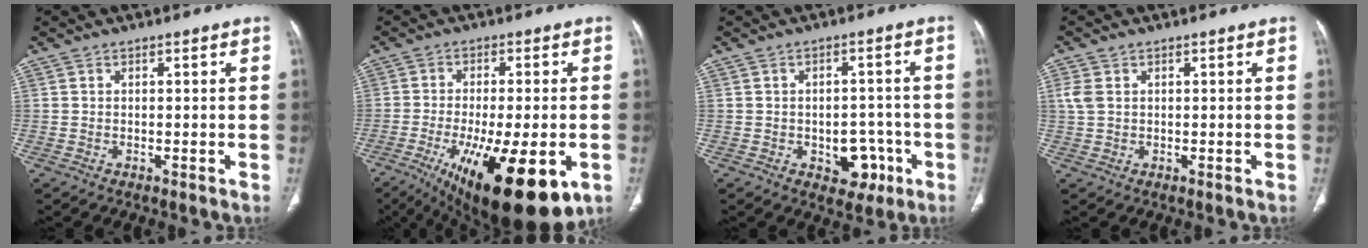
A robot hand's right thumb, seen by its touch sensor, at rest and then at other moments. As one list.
[{"total": 22.2, "force": [-8.9, 7.5, 18.9], "torque": [-0.274, -0.021, -0.121]}, {"total": 6.9, "force": [-2.7, 4.8, 4.2], "torque": [-0.017, 0.022, -0.027]}, {"total": 2.8, "force": [0.6, 2.2, 1.7], "torque": [-0.046, 0.006, 0.016]}]